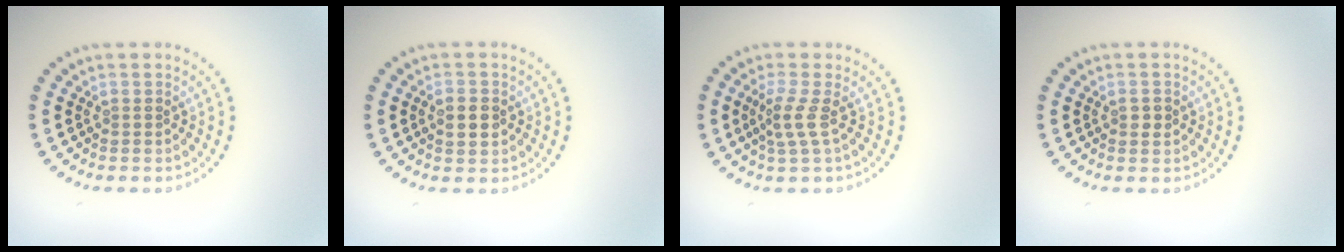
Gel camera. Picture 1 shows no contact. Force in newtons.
{"total": 2.0, "press": 2.0, "slide": 0.1}
{"total": 2.2, "press": 1.6, "slide": 1.5}
{"total": 1.0, "press": 1.0, "slide": 0.1}